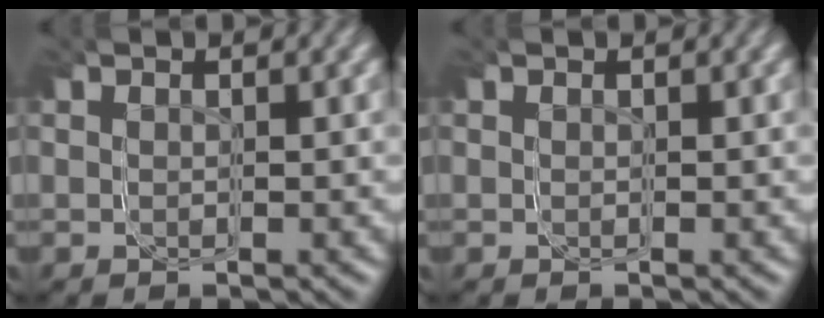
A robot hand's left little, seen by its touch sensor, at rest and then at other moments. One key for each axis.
{"total": 0.0}